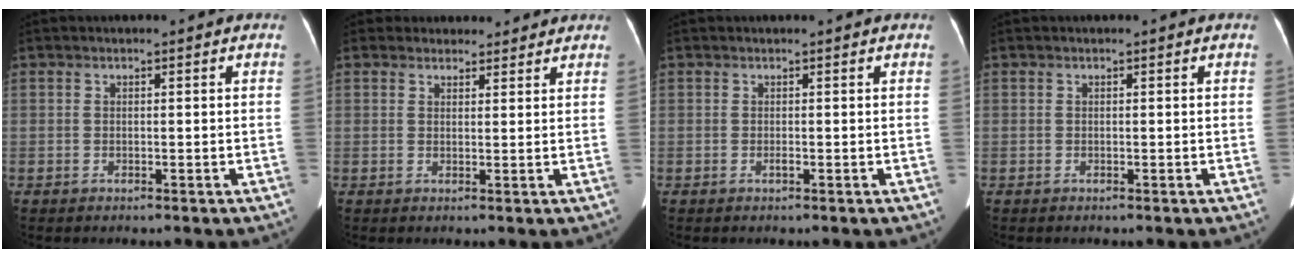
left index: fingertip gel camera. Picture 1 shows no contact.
{"total": 4.7, "force": [4.3, 2.0, -0.1], "torque": [0.017, 0.000, 0.046]}
{"total": 0.9, "force": [0.4, 0.0, 0.8], "torque": [-0.012, 0.009, 0.007]}
{"total": 0.0}